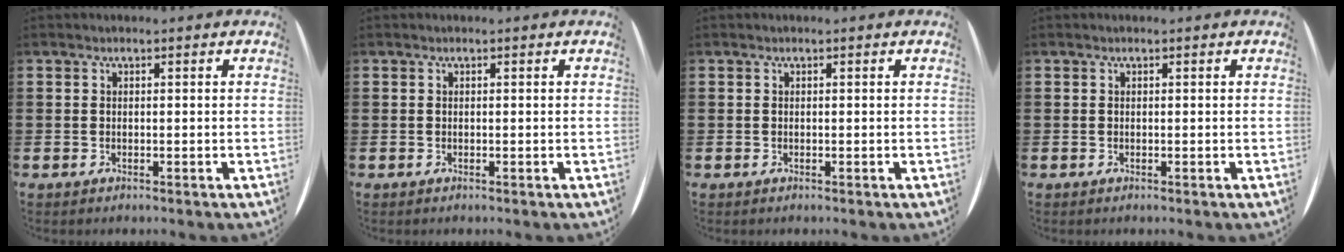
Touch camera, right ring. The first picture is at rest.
{"total": 0.0}
{"total": 0.0}
{"total": 0.0}